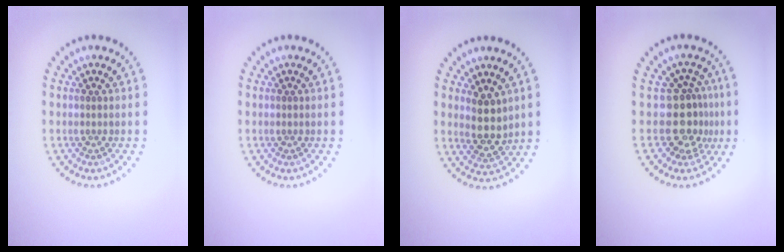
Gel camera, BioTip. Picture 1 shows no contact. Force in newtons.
{"total": 0.0}
{"total": 2.9, "press": 2.5, "slide": 1.4}
{"total": 3.5, "press": 2.6, "slide": 2.4}